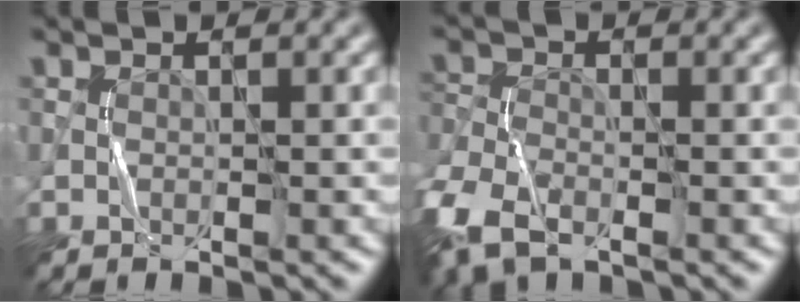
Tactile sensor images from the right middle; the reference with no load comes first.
{"total": 7.0, "force": [-4.2, 3.8, 4.1], "torque": [-0.104, -0.021, -0.092]}